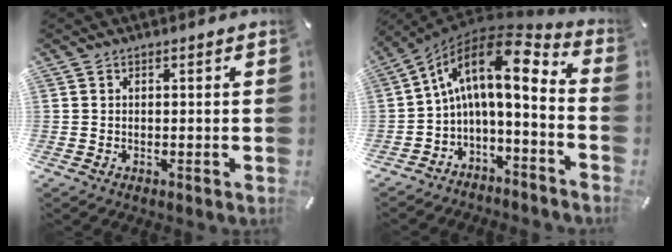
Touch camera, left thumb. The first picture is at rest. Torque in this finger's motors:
{"motor_torque": [1.63, 3.37, 1.53, 1.25, 0.27]}